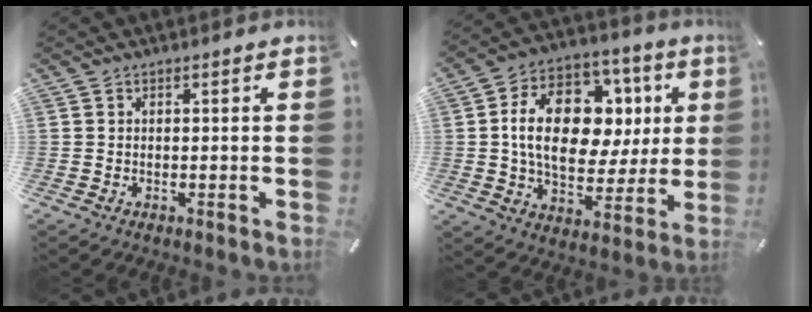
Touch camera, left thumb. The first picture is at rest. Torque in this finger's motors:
{"motor_torque": [0.87, 0.83, 1.80, -0.97, 0.55]}